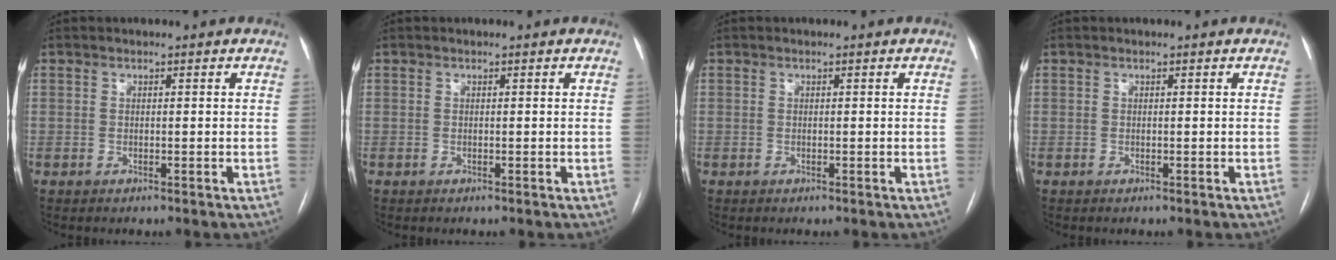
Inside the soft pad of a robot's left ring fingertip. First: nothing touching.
{"total": 0.0}
{"total": 0.0}
{"total": 0.0}